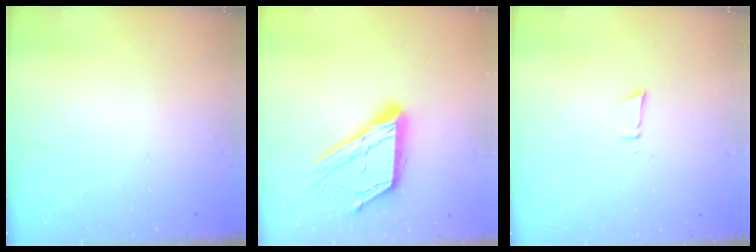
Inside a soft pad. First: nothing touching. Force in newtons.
{"total": 16.7, "press": 16.7, "slide": 1.4}
{"total": 2.7, "press": 2.6, "slide": 0.8}